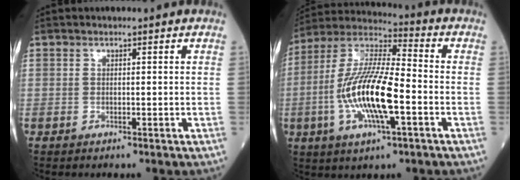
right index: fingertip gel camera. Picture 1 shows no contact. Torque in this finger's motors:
{"motor_torque": [1.33, -0.81, 0.64, 0.21]}